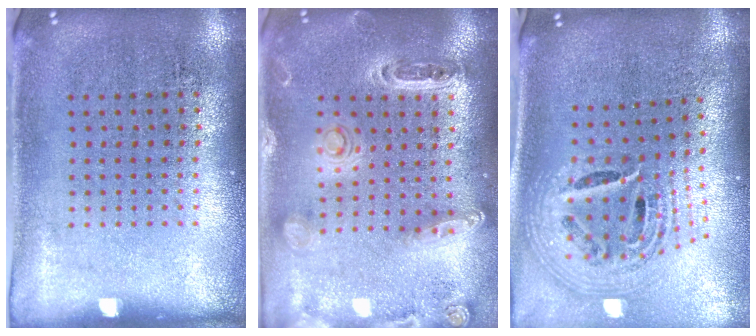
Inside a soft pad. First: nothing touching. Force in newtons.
{"total": 1.3, "press": 1.2, "slide": 0.2}
{"total": 2.7, "press": 1.9, "slide": 1.9}